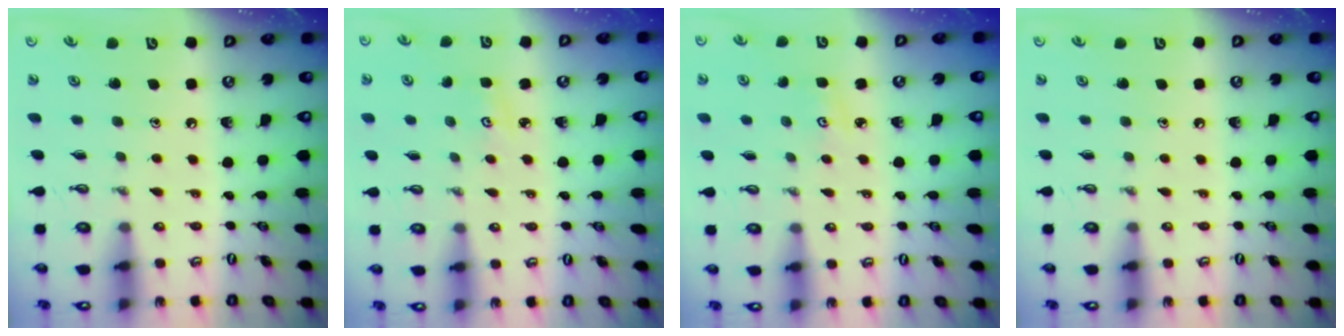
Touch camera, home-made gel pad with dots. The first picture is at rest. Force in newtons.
{"total": 2.5, "press": 2.4, "slide": 0.4}
{"total": 2.5, "press": 2.4, "slide": 0.4}
{"total": 0.0}